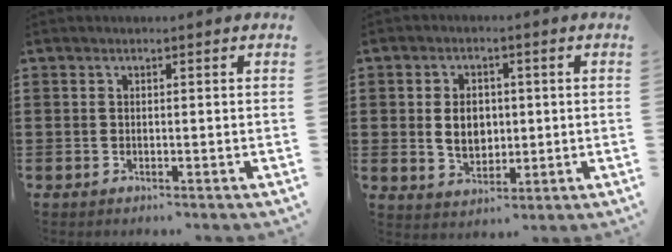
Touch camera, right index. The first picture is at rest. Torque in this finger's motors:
{"motor_torque": [2.14, 0.00, 0.60, 0.16]}